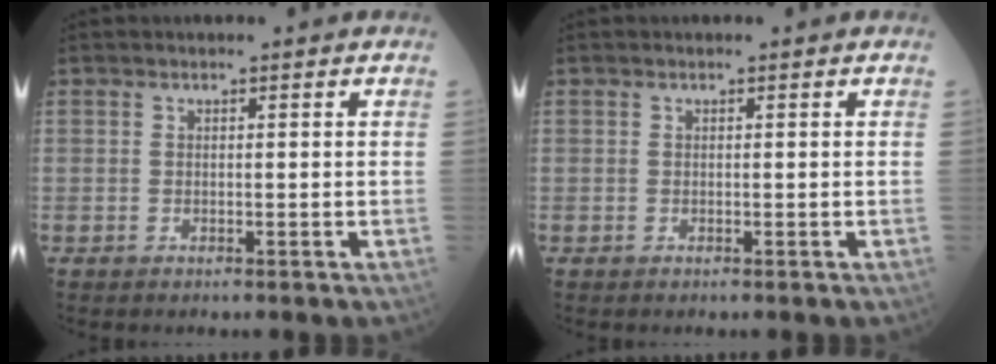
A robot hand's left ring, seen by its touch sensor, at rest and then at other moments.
{"total": 0.0}